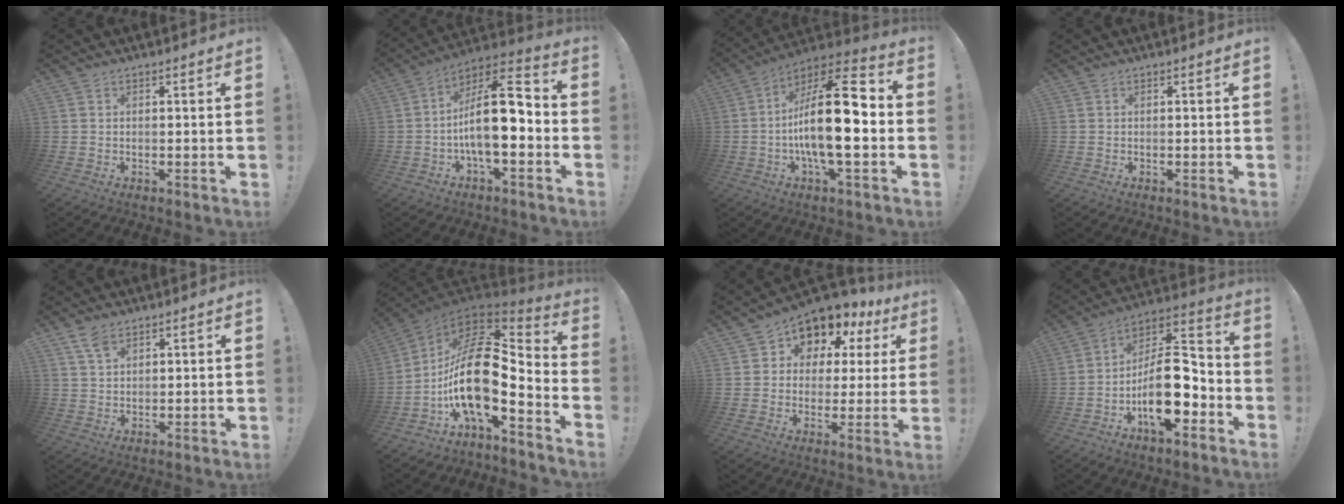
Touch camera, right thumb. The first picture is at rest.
{"total": 17.3, "force": [-2.7, 7.1, 15.5], "torque": [-0.254, 0.015, -0.039]}
{"total": 22.9, "force": [-2.7, 8.0, 21.2], "torque": [-0.368, 0.015, -0.049]}
{"total": 0.0}
{"total": 4.7, "force": [3.2, 2.4, 2.5], "torque": [-0.042, -0.016, 0.059]}
{"total": 22.0, "force": [-1.7, 9.2, 20.0], "torque": [-0.399, 0.002, -0.031]}
{"total": 7.8, "force": [4.3, 6.0, 2.5], "torque": [-0.037, -0.044, 0.078]}
{"total": 18.5, "force": [-6.3, 8.5, 15.1], "torque": [-0.254, 0.038, -0.096]}